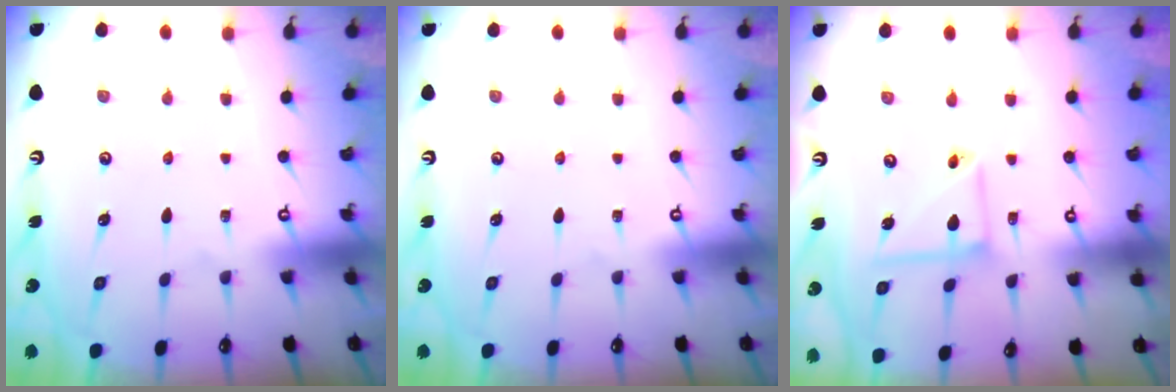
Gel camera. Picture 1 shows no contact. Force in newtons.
{"total": 0.0}
{"total": 8.9, "press": 8.9, "slide": 0.7}